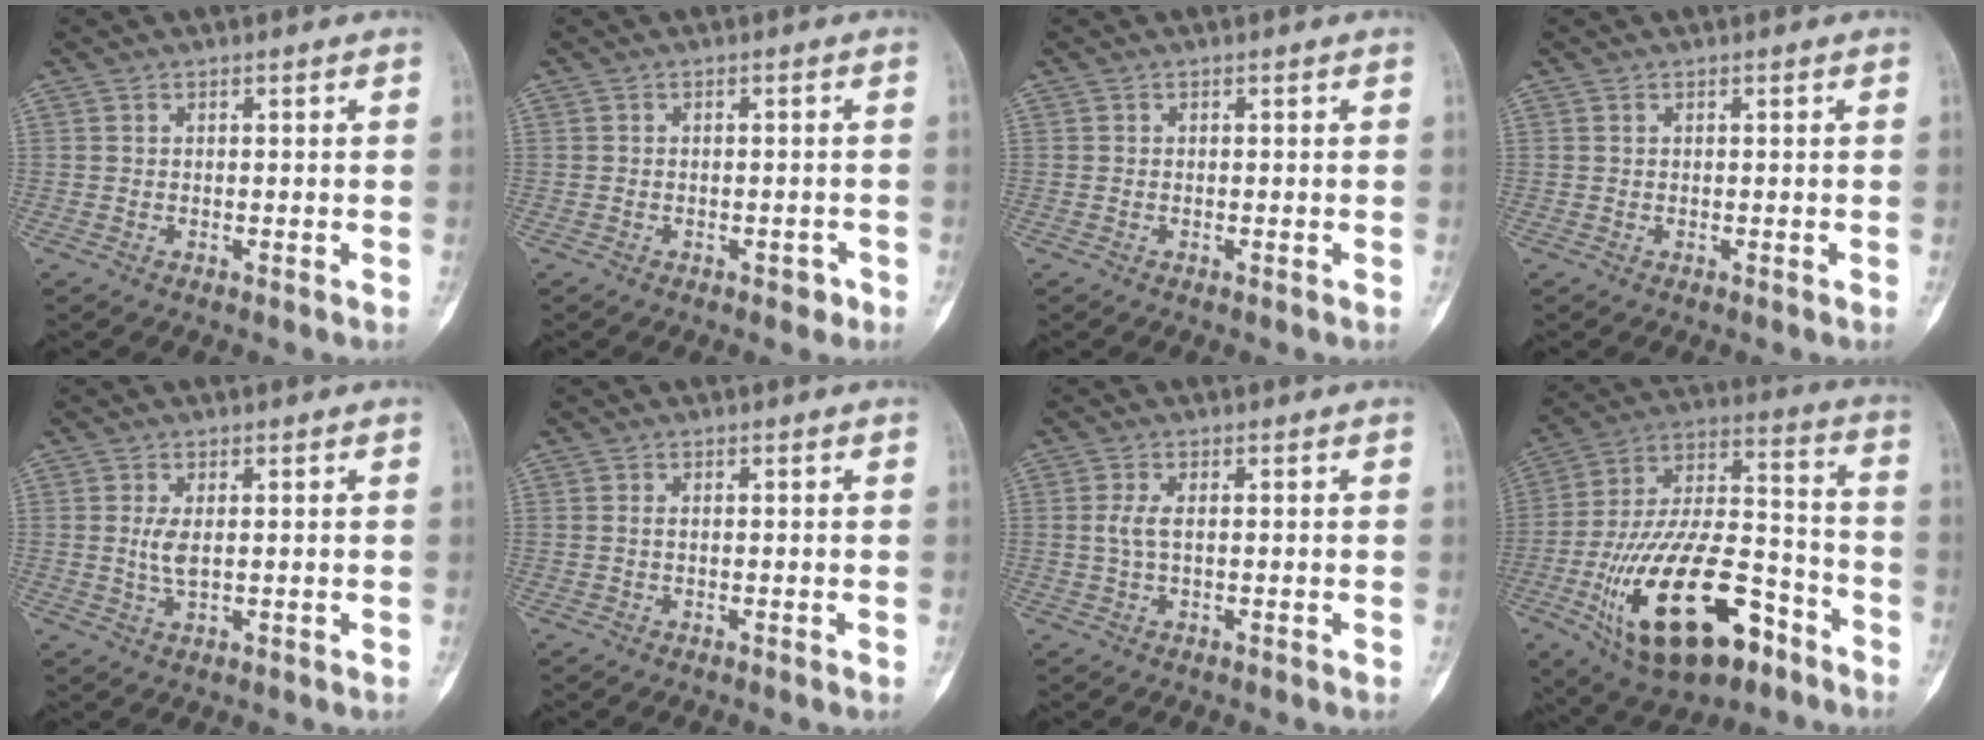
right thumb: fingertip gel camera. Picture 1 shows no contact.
{"total": 1.7, "force": [-1.0, 1.0, 0.8], "torque": [0.000, 0.006, -0.014]}
{"total": 0.0}
{"total": 0.0}
{"total": 3.0, "force": [0.4, 1.1, 2.7], "torque": [-0.059, -0.006, 0.013]}
{"total": 0.7, "force": [0.1, 0.3, 0.6], "torque": [-0.015, 0.001, 0.002]}
{"total": 2.7, "force": [0.3, 1.1, 2.5], "torque": [-0.064, 0.004, 0.008]}
{"total": 26.9, "force": [-12.4, 12.6, 20.2], "torque": [-0.384, 0.061, -0.201]}